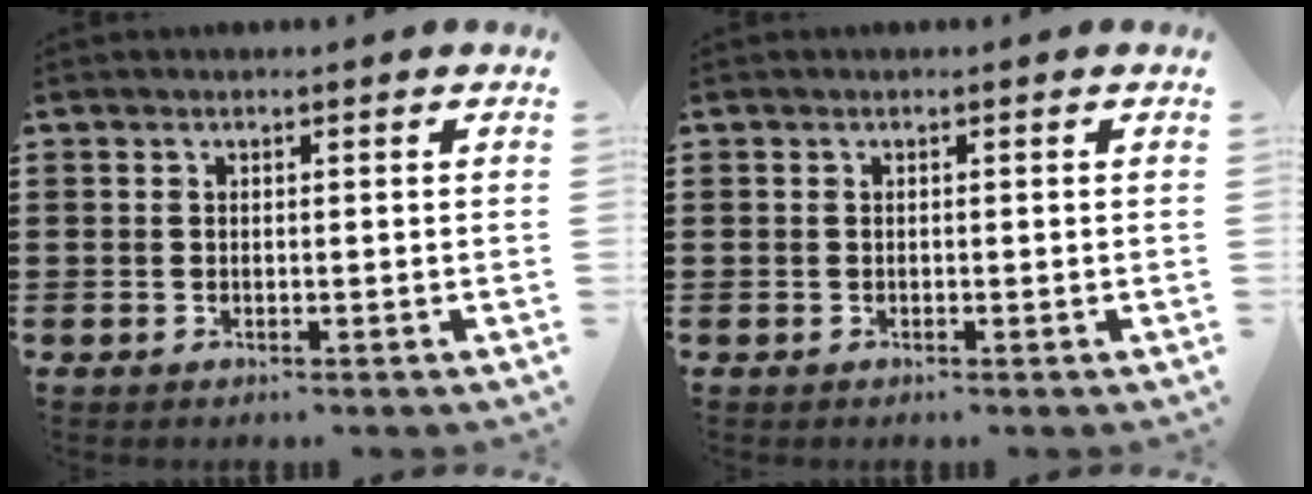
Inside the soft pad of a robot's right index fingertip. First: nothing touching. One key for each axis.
{"total": 0.0}